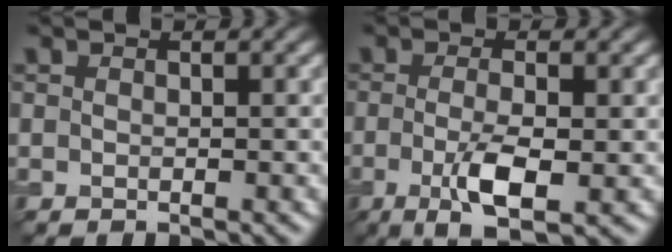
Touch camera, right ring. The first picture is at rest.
{"total": 4.8, "force": [-1.2, 1.3, 4.4], "torque": [-0.091, -0.011, -0.022]}